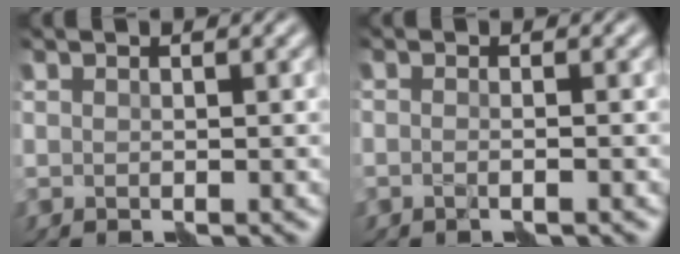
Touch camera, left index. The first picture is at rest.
{"total": 2.1, "force": [0.2, 1.3, 1.7], "torque": [0.003, -0.001, -0.024]}